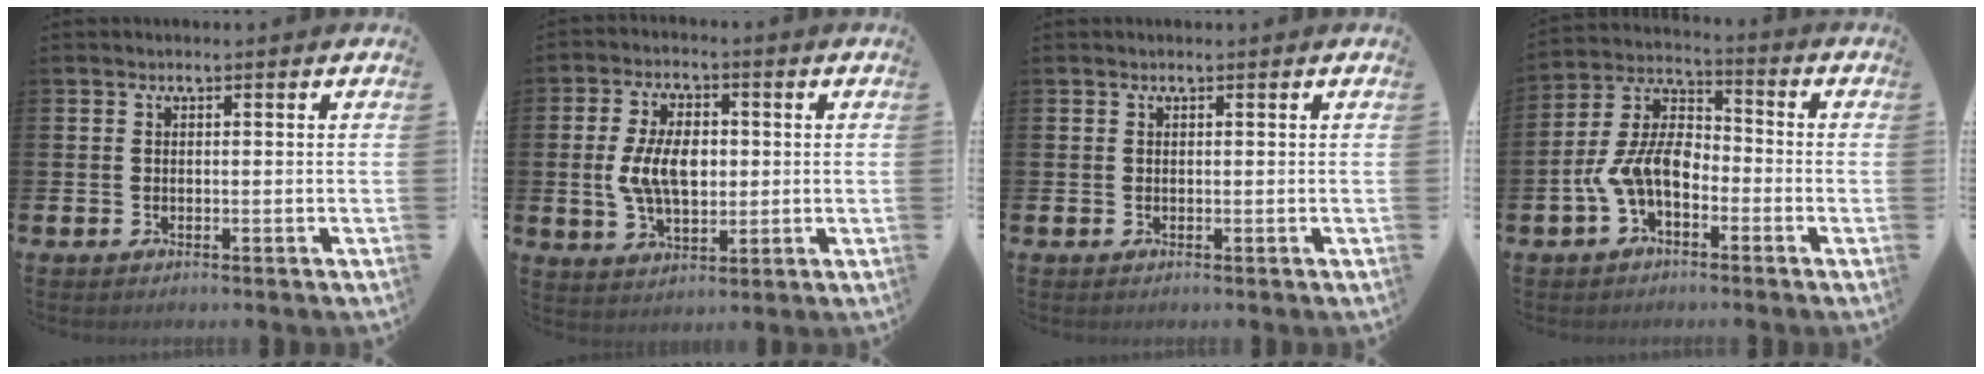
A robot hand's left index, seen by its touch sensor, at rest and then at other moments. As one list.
[{"total": 7.4, "force": [0.6, 4.3, 6.0], "torque": [-0.116, 0.010, 0.008]}, {"total": 0.0}, {"total": 7.9, "force": [-2.5, 4.9, 5.7], "torque": [-0.145, -0.003, -0.055]}]